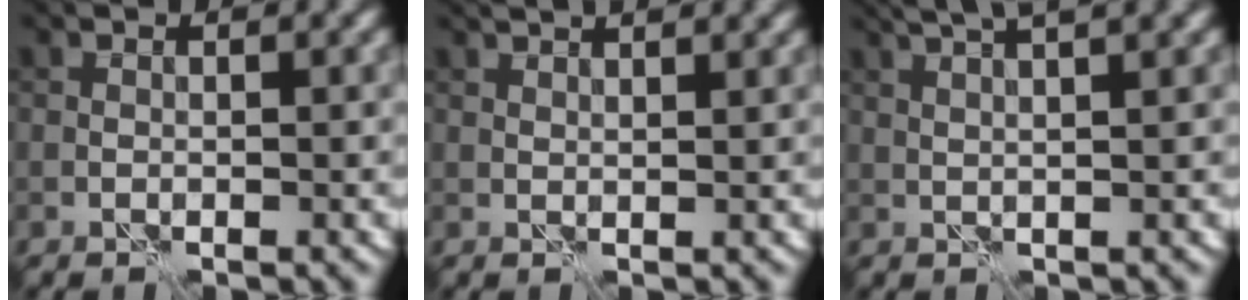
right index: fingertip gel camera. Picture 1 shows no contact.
{"total": 4.7, "force": [3.3, 1.7, 2.8], "torque": [-0.025, 0.033, 0.022]}
{"total": 6.7, "force": [4.2, 2.0, 4.9], "torque": [-0.061, 0.040, 0.040]}